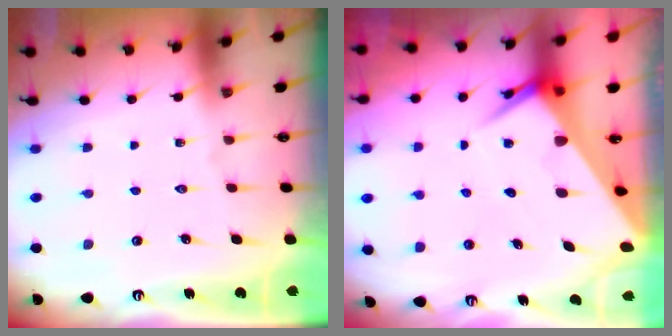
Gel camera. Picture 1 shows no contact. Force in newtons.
{"total": 8.4, "press": 8.3, "slide": 0.8}